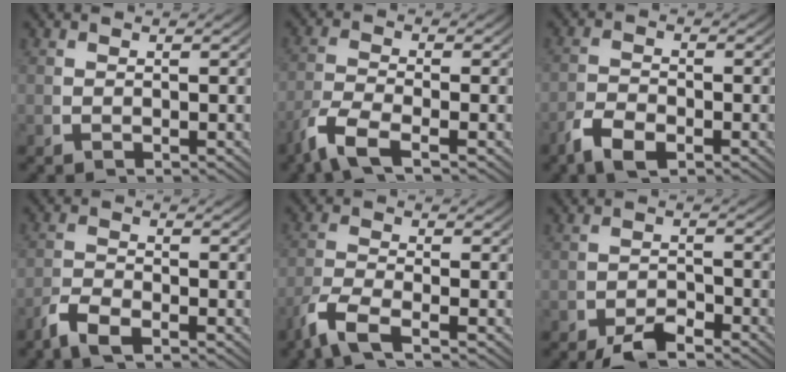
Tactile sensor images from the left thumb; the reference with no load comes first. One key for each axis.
{"total": 4.5, "fx": -2.5, "fy": 1.7, "fz": 3.4, "tx": -0.086, "ty": -0.014, "tz": -0.042}
{"total": 3.1, "fx": -1.9, "fy": 1.5, "fz": 1.8, "tx": -0.041, "ty": -0.011, "tz": -0.035}
{"total": 2.6, "fx": -1.8, "fy": 1.0, "fz": 1.5, "tx": -0.036, "ty": -0.007, "tz": -0.037}
{"total": 4.2, "fx": -2.4, "fy": 1.6, "fz": 3.1, "tx": -0.079, "ty": -0.013, "tz": -0.043}
{"total": 3.1, "fx": -2.5, "fy": 1.1, "fz": 1.4, "tx": -0.016, "ty": -0.012, "tz": -0.043}